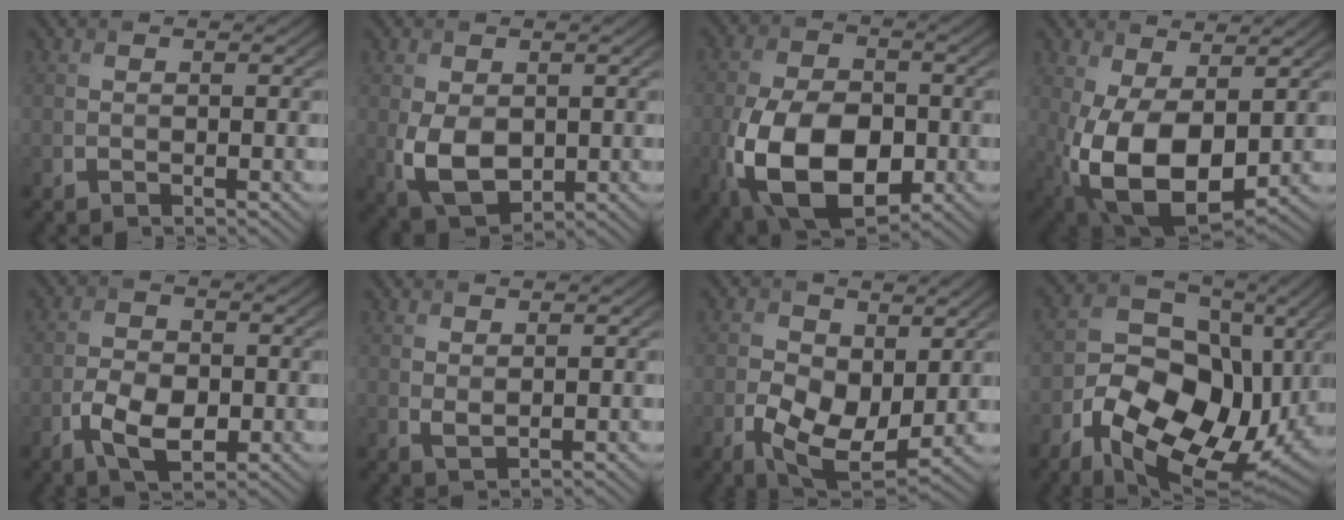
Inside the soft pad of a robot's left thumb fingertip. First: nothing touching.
{"total": 6.7, "force": [-0.5, 4.5, 4.9], "torque": [-0.112, -0.014, -0.003]}
{"total": 14.7, "force": [-4.4, 9.0, 10.7], "torque": [-0.240, -0.039, -0.074]}
{"total": 12.6, "force": [-0.7, 7.2, 10.4], "torque": [-0.226, -0.025, -0.006]}
{"total": 5.6, "force": [-1.9, 3.3, 4.1], "torque": [-0.081, -0.003, -0.039]}
{"total": 1.4, "force": [1.0, 0.5, 0.9], "torque": [-0.024, -0.005, 0.024]}
{"total": 8.7, "force": [0.1, 5.7, 6.6], "torque": [-0.145, -0.020, 0.005]}
{"total": 15.4, "force": [-4.7, 10.5, 10.2], "torque": [-0.190, -0.034, -0.078]}